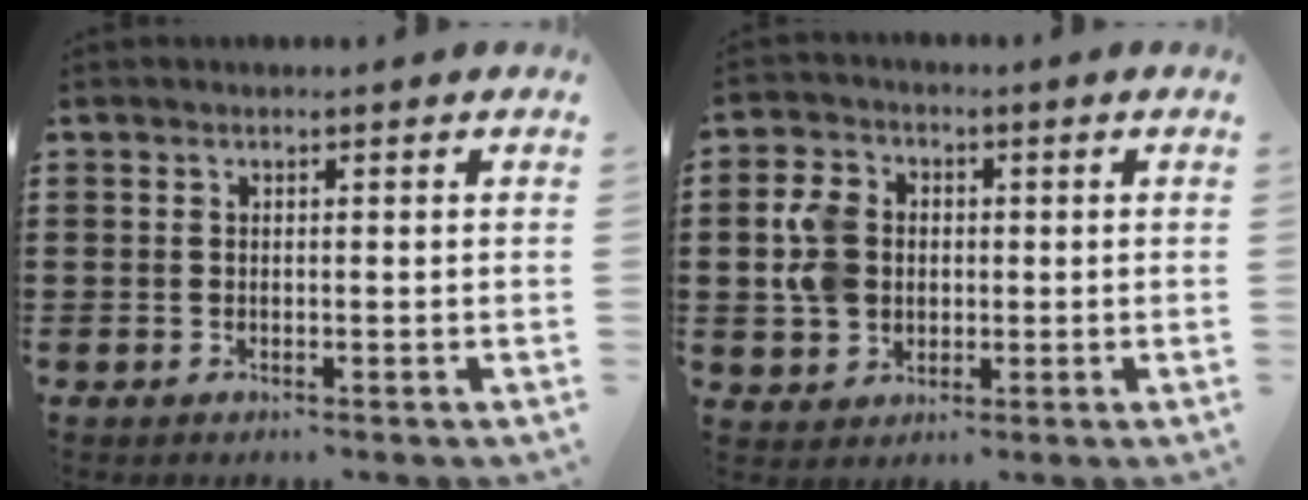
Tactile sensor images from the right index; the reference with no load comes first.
{"total": 6.6, "force": [0.4, 5.5, 3.6], "torque": [-0.107, 0.011, 0.001]}